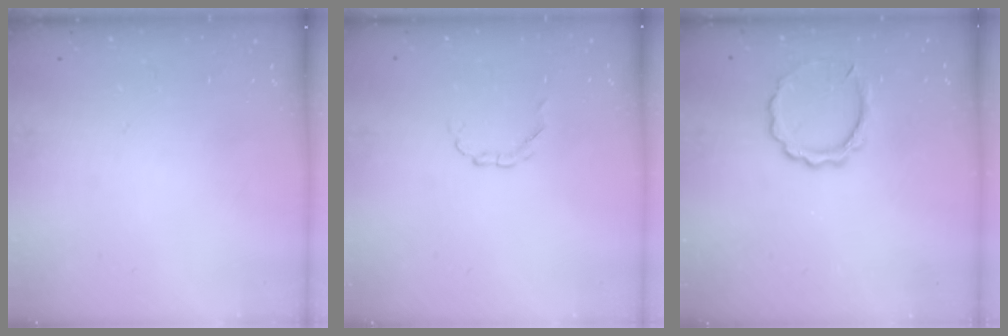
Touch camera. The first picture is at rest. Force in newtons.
{"total": 1.7, "press": 1.7, "slide": 0.1}
{"total": 7.6, "press": 7.5, "slide": 0.5}